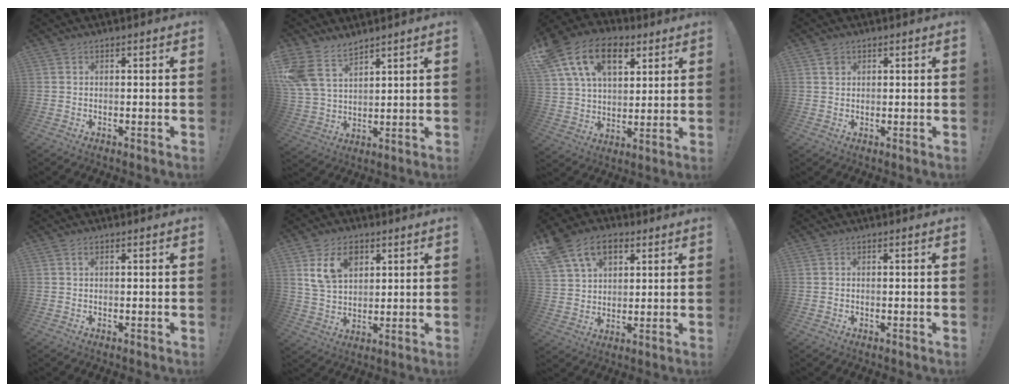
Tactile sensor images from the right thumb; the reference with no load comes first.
{"total": 10.7, "force": [7.9, 6.0, 4.1], "torque": [-0.082, -0.041, 0.160]}
{"total": 19.5, "force": [8.9, 12.8, 11.6], "torque": [-0.193, -0.024, 0.164]}
{"total": 1.8, "force": [1.1, 1.5, 0.1], "torque": [0.011, -0.005, 0.018]}
{"total": 0.8, "force": [0.5, 0.4, 0.5], "torque": [-0.004, 0.001, 0.006]}
{"total": 11.4, "force": [5.7, 7.8, 6.2], "torque": [-0.115, -0.011, 0.109]}
{"total": 14.8, "force": [7.2, 10.3, 7.8], "torque": [-0.126, -0.019, 0.140]}
{"total": 0.5, "force": [-0.1, 0.5, -0.1], "torque": [0.001, 0.002, -0.002]}